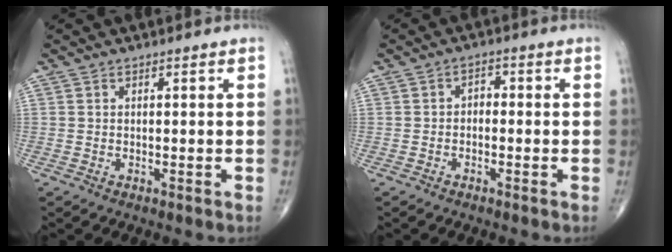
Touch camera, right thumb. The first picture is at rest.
{"total": 2.1, "force": [-0.6, 1.5, 1.3], "torque": [-0.010, 0.015, -0.019]}